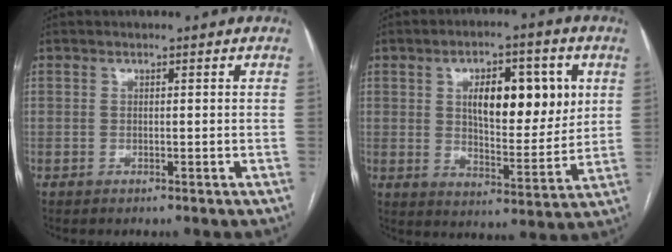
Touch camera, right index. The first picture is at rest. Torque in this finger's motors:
{"motor_torque": [0.99, 0.58, 0.31, 0.13]}